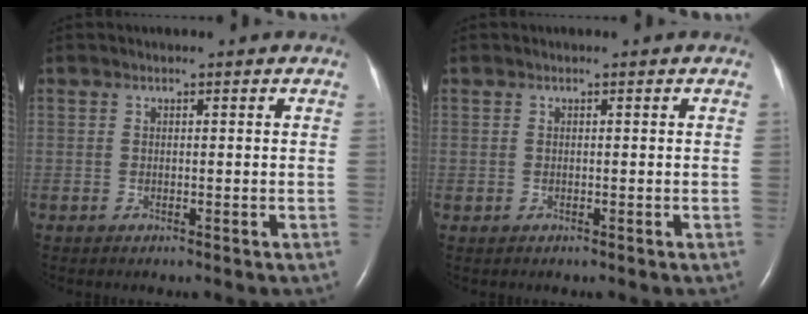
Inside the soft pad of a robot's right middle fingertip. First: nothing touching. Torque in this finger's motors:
{"motor_torque": [0.24, -0.01, 0.14, 0.02]}